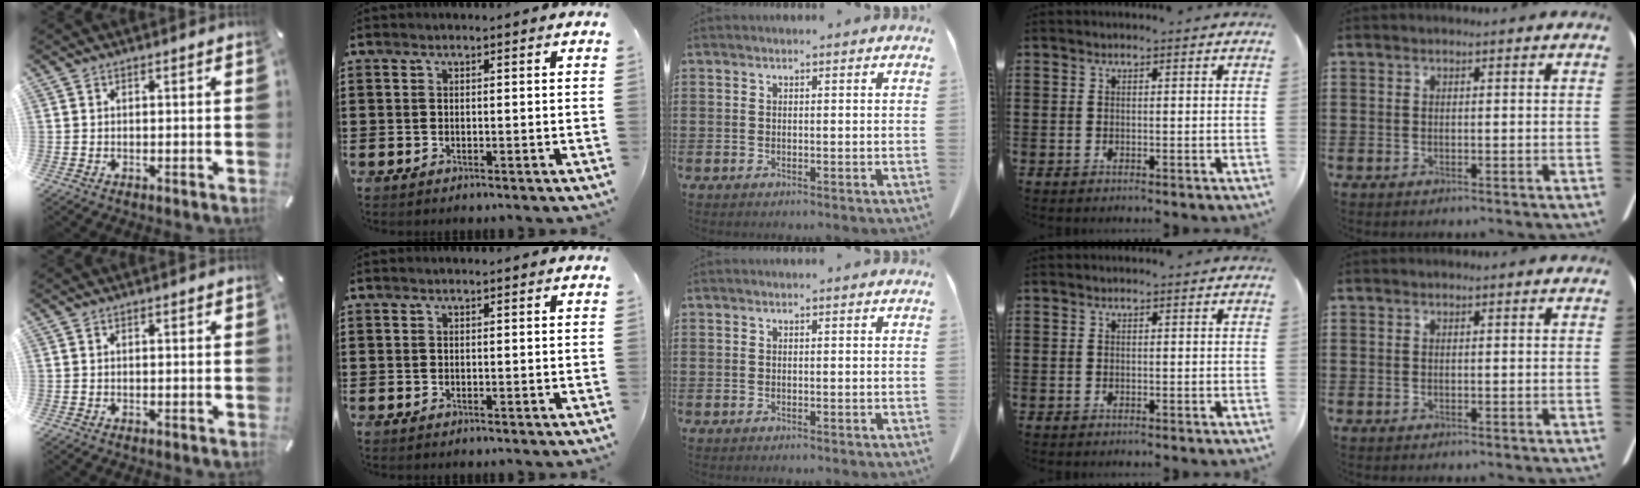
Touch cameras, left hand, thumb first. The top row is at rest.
{}